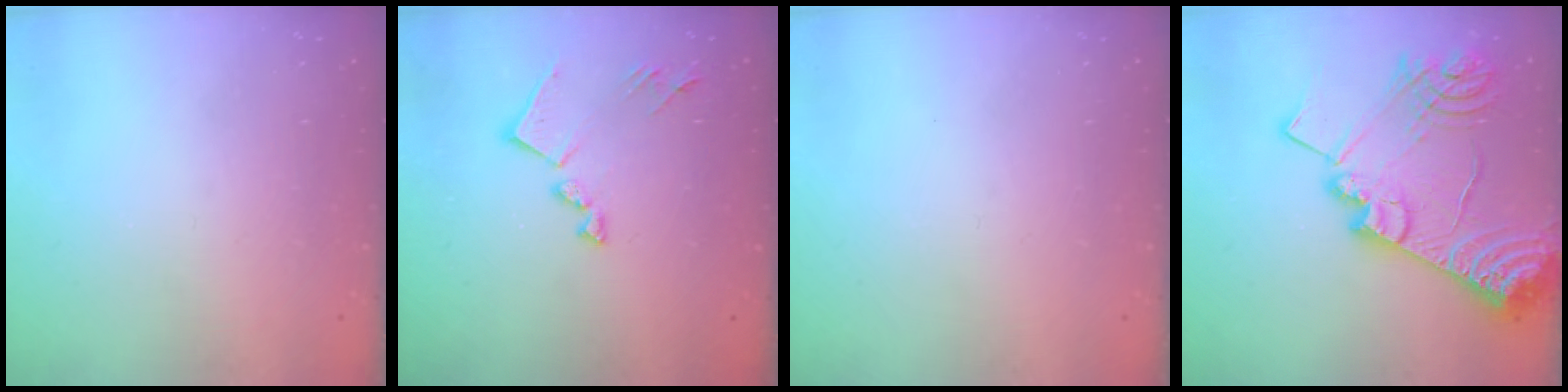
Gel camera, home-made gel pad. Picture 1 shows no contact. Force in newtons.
{"total": 14.1, "press": 14.0, "slide": 0.5}
{"total": 0.0}
{"total": 24.6, "press": 24.5, "slide": 2.5}